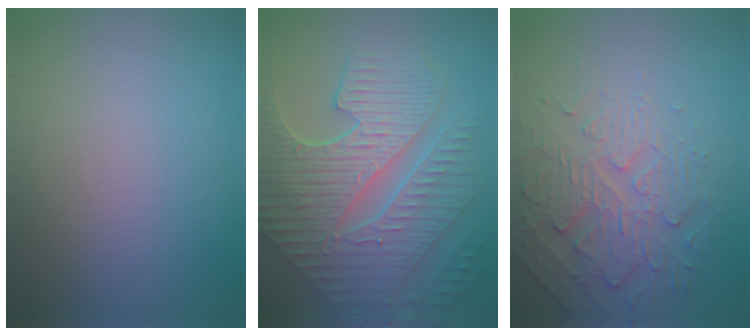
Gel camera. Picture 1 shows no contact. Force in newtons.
{"total": 10.6, "press": 7.3, "slide": 7.7}
{"total": 4.9, "press": 3.7, "slide": 3.3}